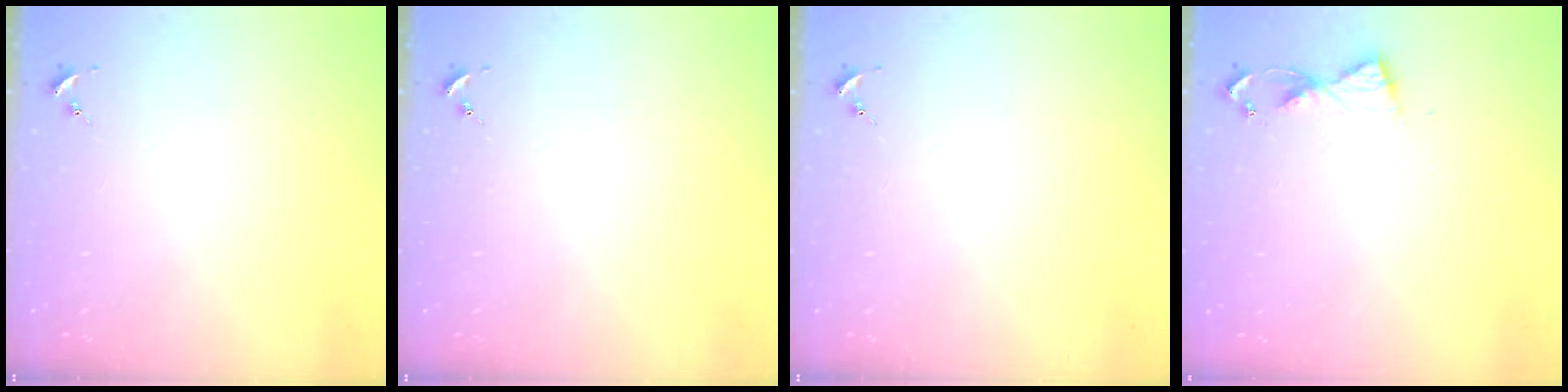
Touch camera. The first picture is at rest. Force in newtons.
{"total": 0.0}
{"total": 0.0}
{"total": 5.5, "press": 5.4, "slide": 0.6}